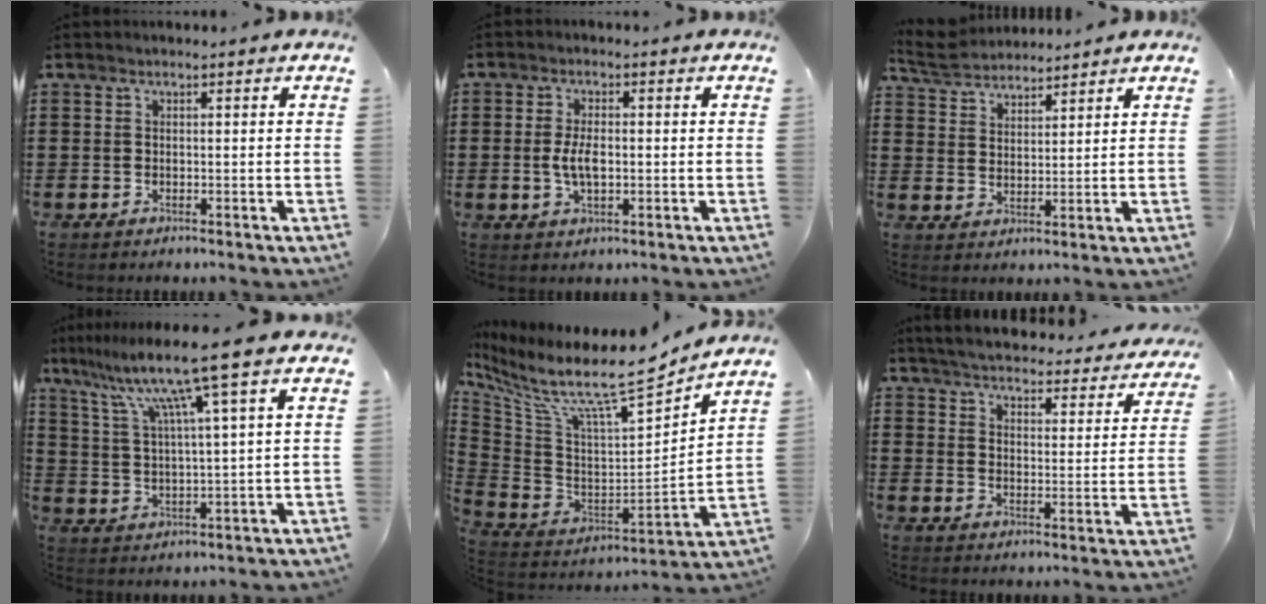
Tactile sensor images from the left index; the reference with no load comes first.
{"total": 4.4, "force": [-0.3, 2.0, 3.9], "torque": [-0.095, -0.005, -0.012]}
{"total": 5.0, "force": [4.8, 1.3, 0.9], "torque": [-0.038, -0.009, 0.089]}
{"total": 11.0, "force": [7.2, -0.7, 8.3], "torque": [-0.183, -0.024, 0.113]}
{"total": 9.9, "force": [7.7, 1.1, 6.2], "torque": [-0.141, -0.071, 0.119]}
{"total": 4.9, "force": [4.8, -0.1, 0.8], "torque": [-0.040, -0.038, 0.081]}